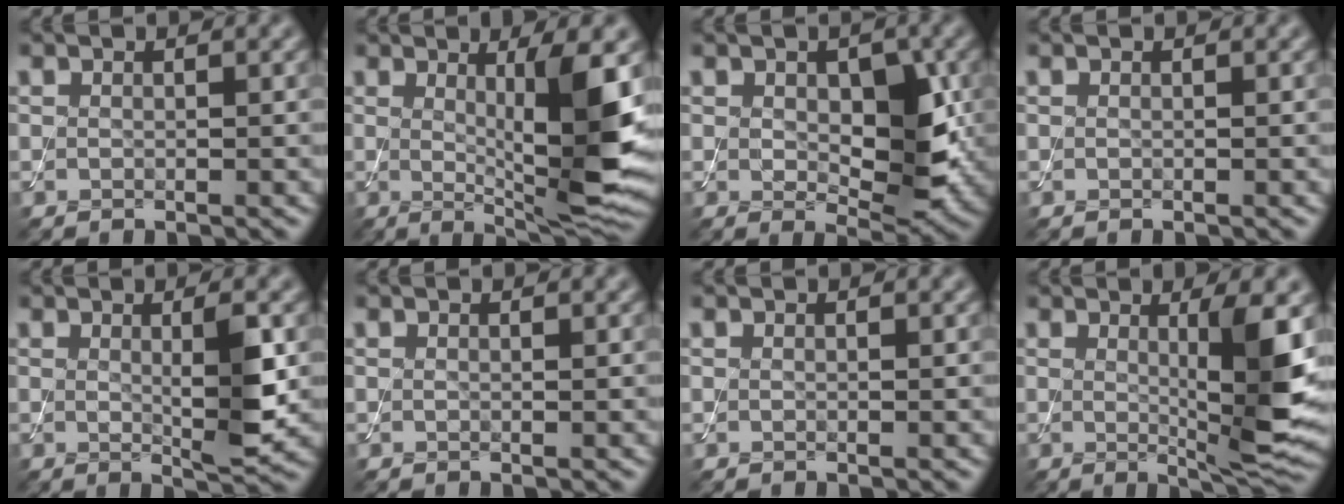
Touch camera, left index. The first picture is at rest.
{"total": 8.7, "force": [1.0, 1.6, 8.5], "torque": [-0.124, -0.022, 0.025]}
{"total": 6.0, "force": [0.3, 3.4, 4.9], "torque": [-0.076, -0.010, 0.011]}
{"total": 0.0}
{"total": 3.8, "force": [0.3, 0.5, 3.7], "torque": [-0.061, -0.009, 0.008]}
{"total": 0.0}
{"total": 0.0}
{"total": 7.0, "force": [0.7, 1.2, 6.9], "torque": [-0.098, -0.017, 0.016]}